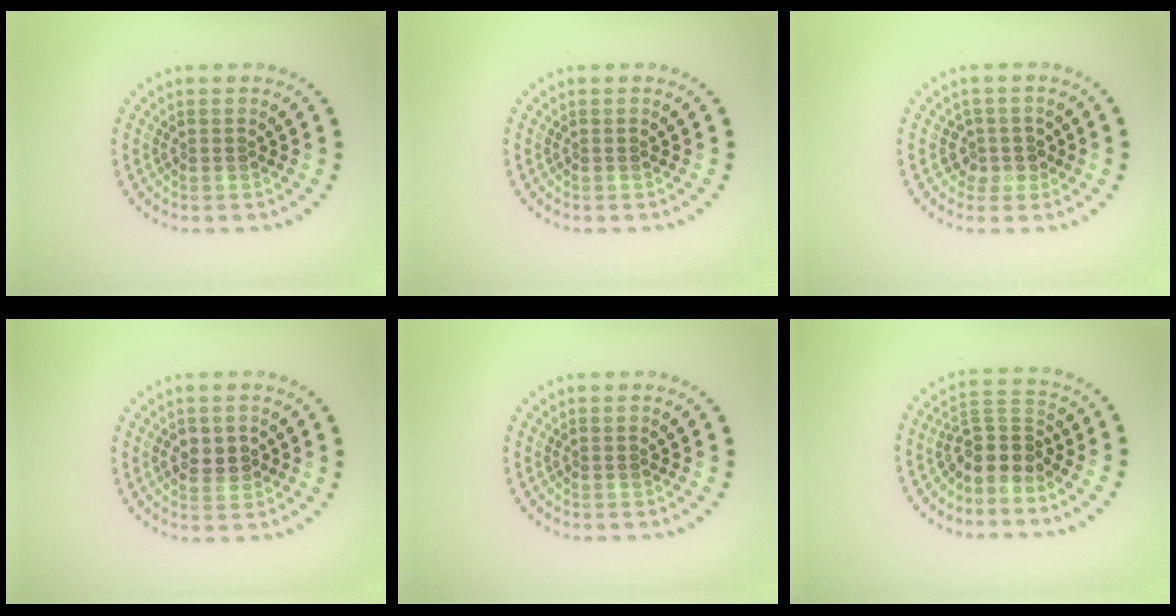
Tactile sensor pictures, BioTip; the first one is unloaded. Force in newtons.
{"total": 0.0}
{"total": 2.0, "press": 1.5, "slide": 1.2}
{"total": 2.2, "press": 2.2, "slide": 0.3}
{"total": 0.0}
{"total": 3.3, "press": 2.5, "slide": 2.1}